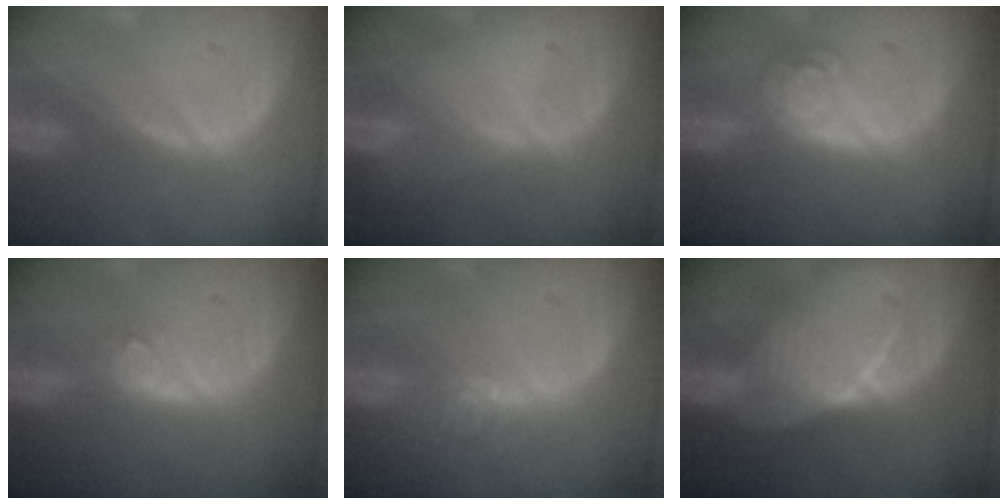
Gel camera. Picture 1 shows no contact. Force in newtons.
{"total": 0.0}
{"total": 5.0, "press": 4.5, "slide": 2.3}
{"total": 2.9, "press": 2.9, "slide": 0.3}
{"total": 3.6, "press": 3.5, "slide": 1.0}
{"total": 7.5, "press": 6.8, "slide": 3.2}